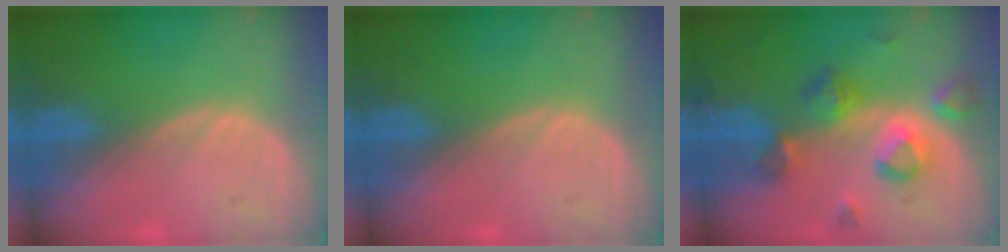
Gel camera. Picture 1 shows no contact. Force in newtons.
{"total": 0.0}
{"total": 7.9, "press": 7.7, "slide": 2.1}